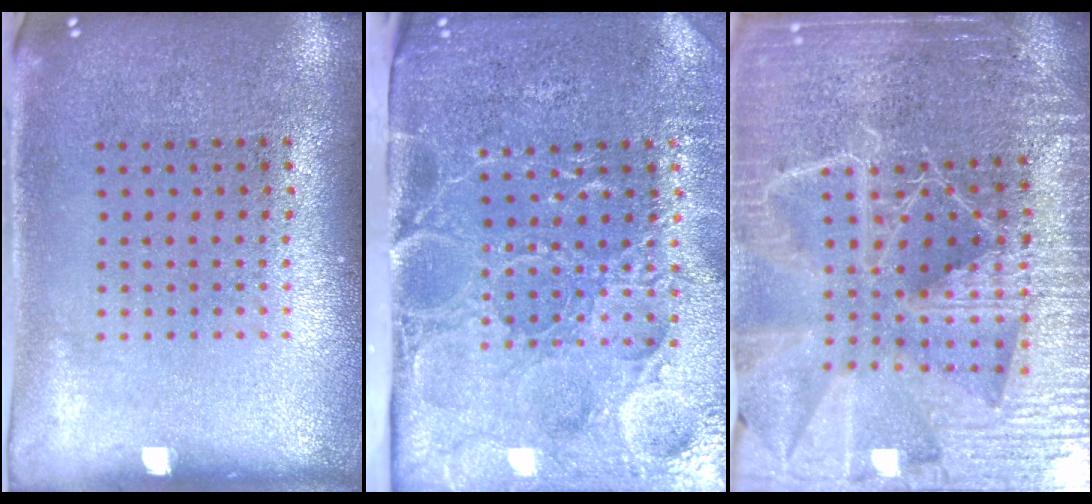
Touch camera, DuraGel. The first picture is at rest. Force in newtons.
{"total": 5.0, "press": 4.1, "slide": 2.8}
{"total": 5.7, "press": 5.1, "slide": 2.6}